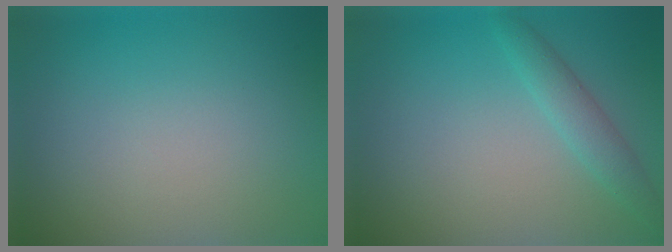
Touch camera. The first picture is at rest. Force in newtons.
{"total": 2.3, "press": 2.3, "slide": 0.1}